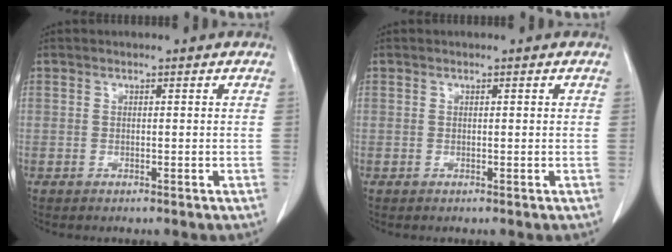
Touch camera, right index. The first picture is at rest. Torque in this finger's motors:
{"motor_torque": [-0.12, 0.12, -0.02, 0.01]}